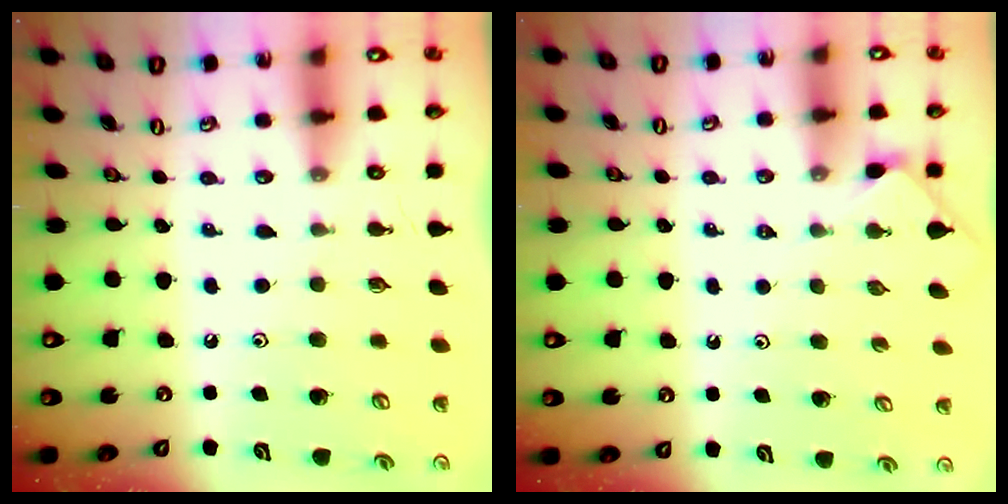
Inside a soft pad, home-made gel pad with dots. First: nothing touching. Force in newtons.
{"total": 3.0, "press": 2.9, "slide": 0.4}